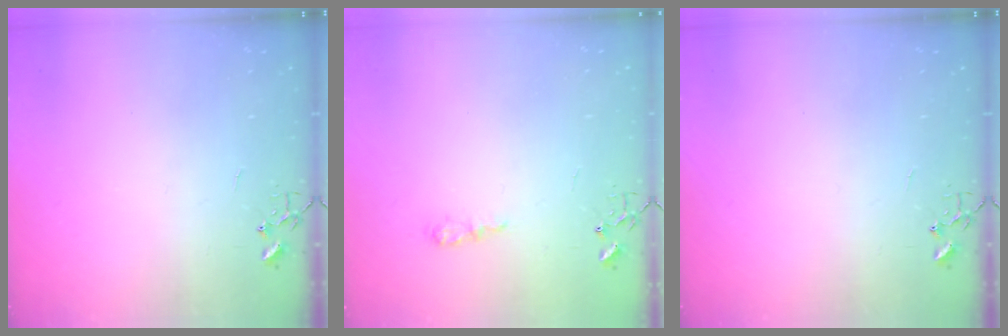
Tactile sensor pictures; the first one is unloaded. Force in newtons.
{"total": 6.3, "press": 6.2, "slide": 0.8}
{"total": 0.0}